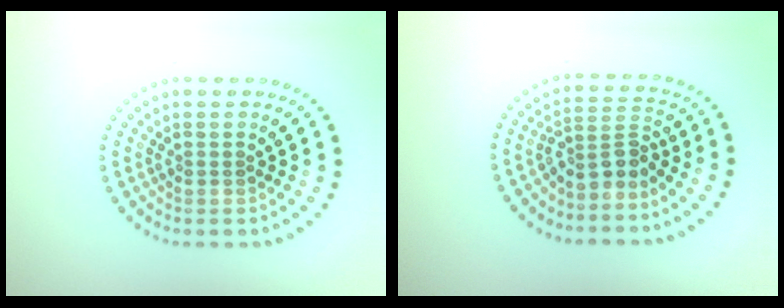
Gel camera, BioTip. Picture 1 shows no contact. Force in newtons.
{"total": 2.8, "press": 2.0, "slide": 2.0}